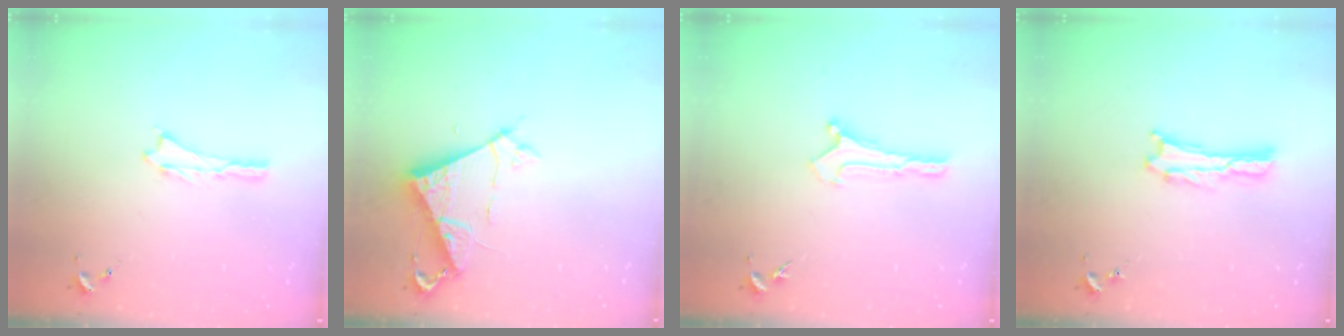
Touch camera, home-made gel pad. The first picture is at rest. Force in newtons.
{"total": 6.6, "press": 6.5, "slide": 0.7}
{"total": 0.0}
{"total": 0.7, "press": 0.7, "slide": 0.2}